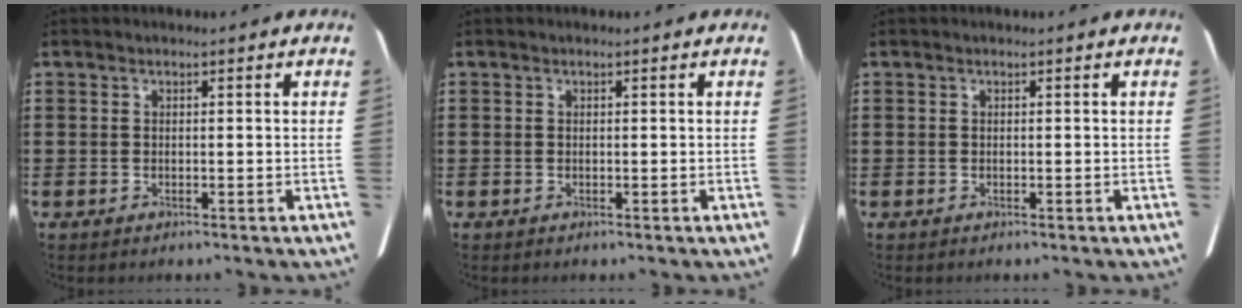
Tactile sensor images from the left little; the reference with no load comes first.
{"total": 0.0}
{"total": 0.0}